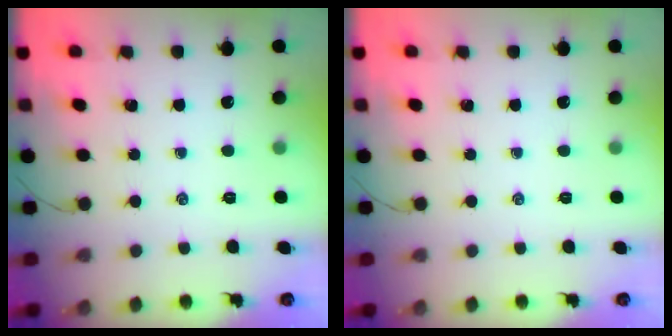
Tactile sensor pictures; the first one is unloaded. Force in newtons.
{"total": 0.0}